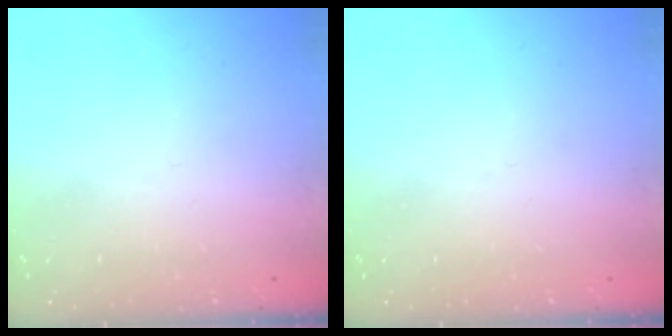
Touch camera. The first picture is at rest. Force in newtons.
{"total": 0.0}